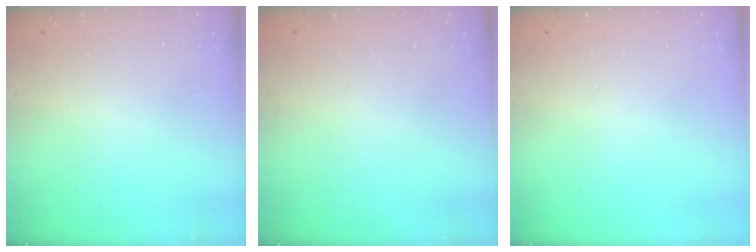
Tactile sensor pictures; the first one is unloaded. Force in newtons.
{"total": 0.0}
{"total": 0.0}